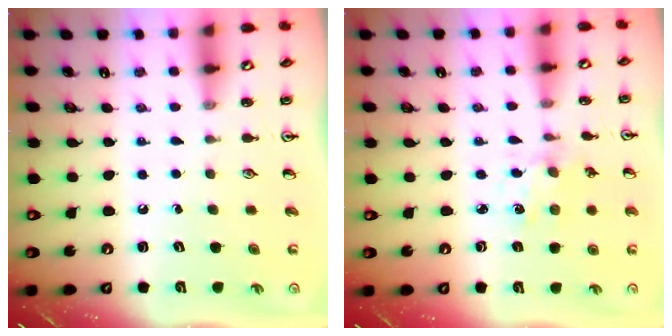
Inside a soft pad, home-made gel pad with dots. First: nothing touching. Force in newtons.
{"total": 1.4, "press": 1.4, "slide": 0.3}